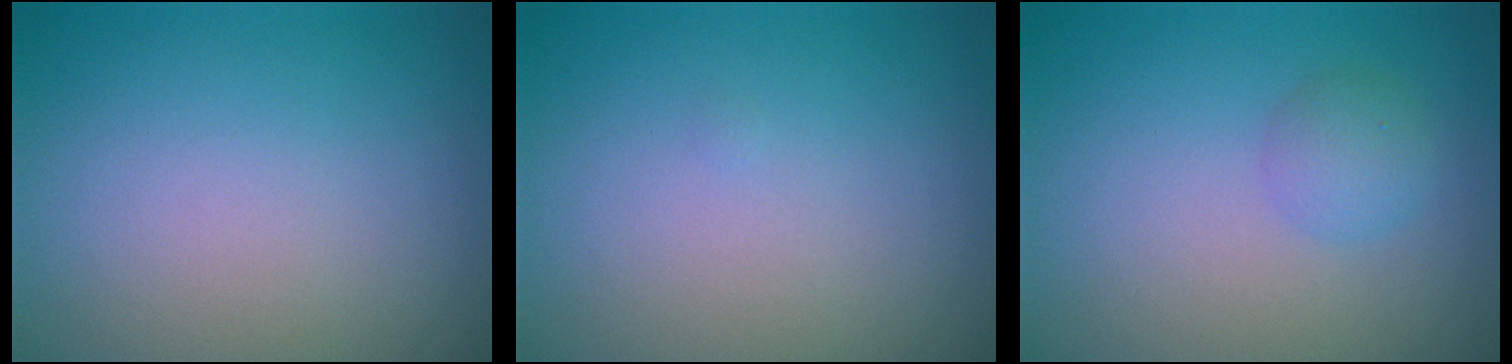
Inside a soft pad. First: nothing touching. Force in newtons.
{"total": 0.0}
{"total": 1.7, "press": 1.7, "slide": 0.0}